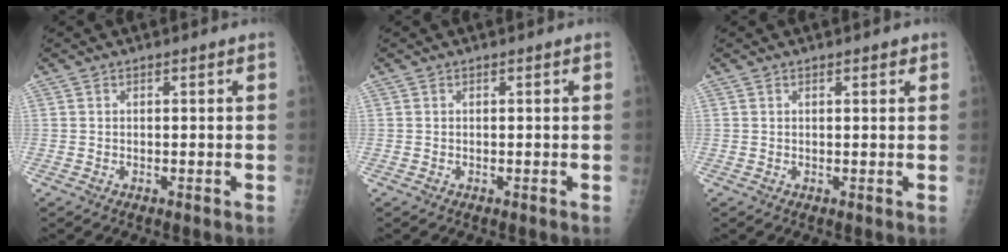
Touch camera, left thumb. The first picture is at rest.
{"total": 0.0}
{"total": 1.1, "force": [0.7, 0.4, 0.7], "torque": [-0.007, -0.001, 0.008]}